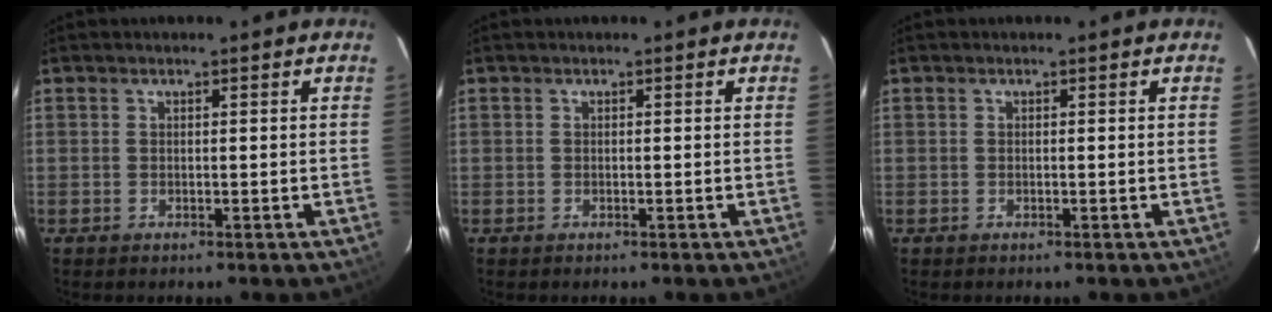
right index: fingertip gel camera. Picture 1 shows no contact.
{"total": 0.0}
{"total": 0.0}